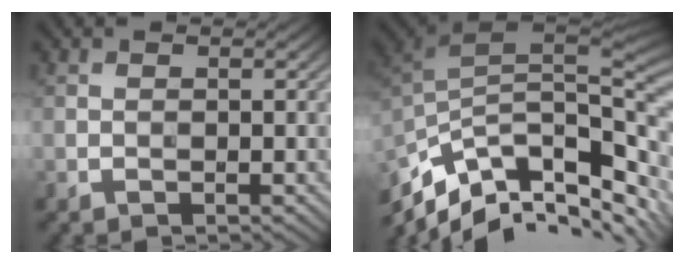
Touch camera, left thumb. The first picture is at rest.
{"total": 13.7, "force": [-6.2, 5.3, 10.9], "torque": [-0.242, -0.007, -0.096]}